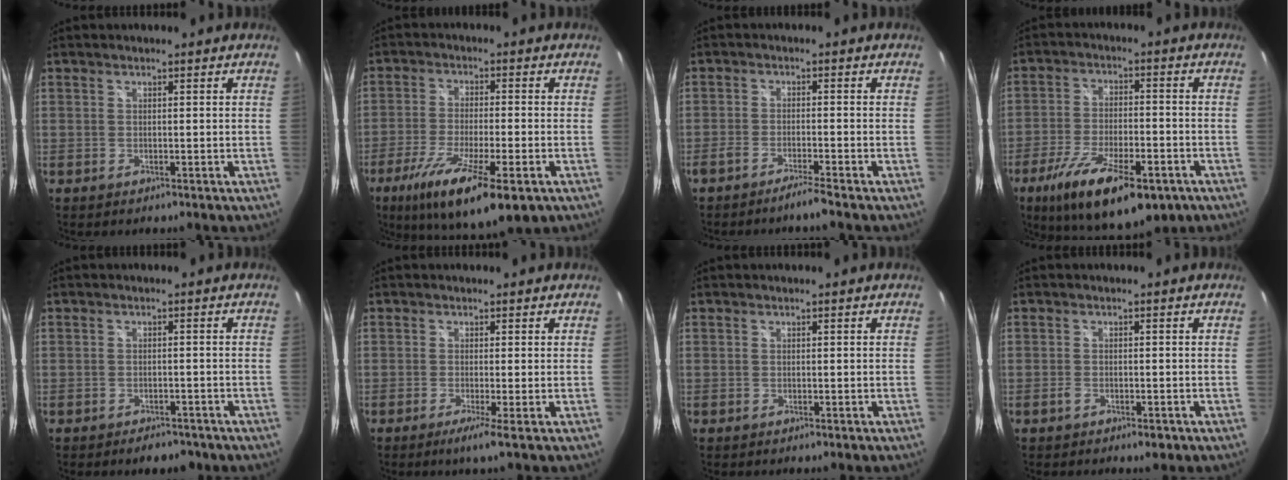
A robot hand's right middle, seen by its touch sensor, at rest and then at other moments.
{"total": 15.7, "force": [-8.3, 3.4, 12.8], "torque": [-0.243, -0.050, -0.141]}
{"total": 3.6, "force": [-3.2, -0.4, 1.7], "torque": [-0.055, -0.005, -0.062]}
{"total": 18.4, "force": [-10.9, 6.4, 13.3], "torque": [-0.248, -0.044, -0.172]}
{"total": 6.0, "force": [-4.5, 3.1, 2.5], "torque": [-0.043, 0.003, -0.054]}
{"total": 2.4, "force": [-1.1, -0.8, 1.9], "torque": [-0.047, -0.009, -0.027]}
{"total": 0.0}
{"total": 2.3, "force": [-1.5, 1.3, 1.2], "torque": [-0.026, -0.001, -0.024]}